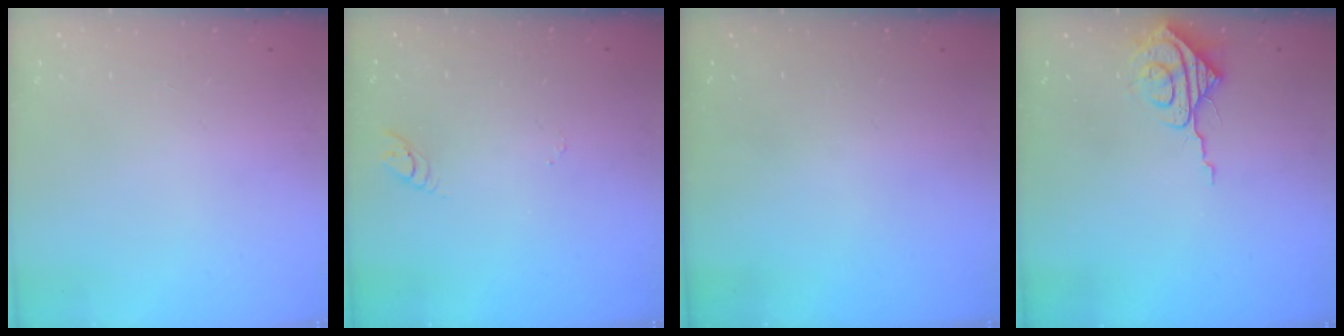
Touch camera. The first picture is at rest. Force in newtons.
{"total": 2.7, "press": 2.7, "slide": 0.2}
{"total": 0.0}
{"total": 8.1, "press": 8.0, "slide": 0.9}